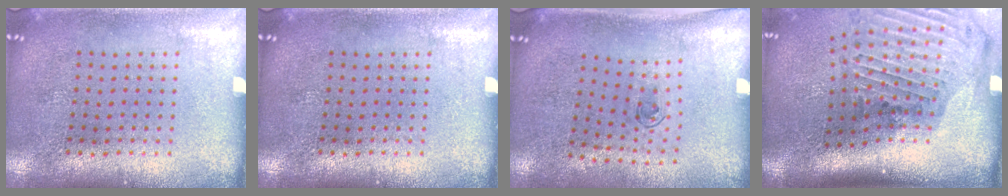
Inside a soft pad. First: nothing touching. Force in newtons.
{"total": 0.0}
{"total": 0.6, "press": 0.3, "slide": 0.6}
{"total": 3.0, "press": 2.2, "slide": 2.1}